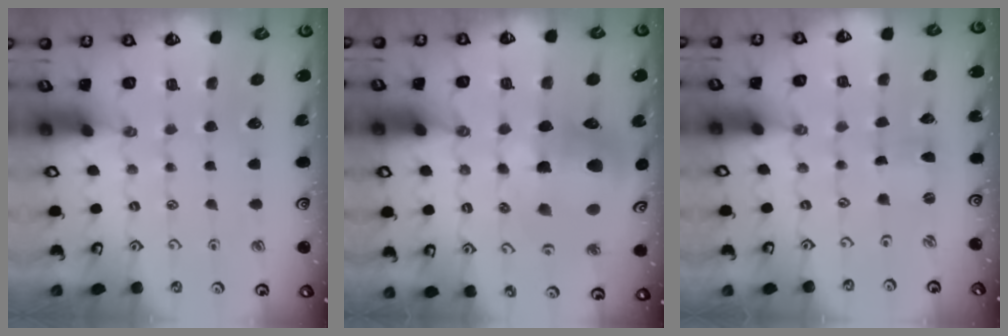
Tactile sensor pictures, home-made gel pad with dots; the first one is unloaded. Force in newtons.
{"total": 14.0, "press": 13.8, "slide": 2.2}
{"total": 0.0}